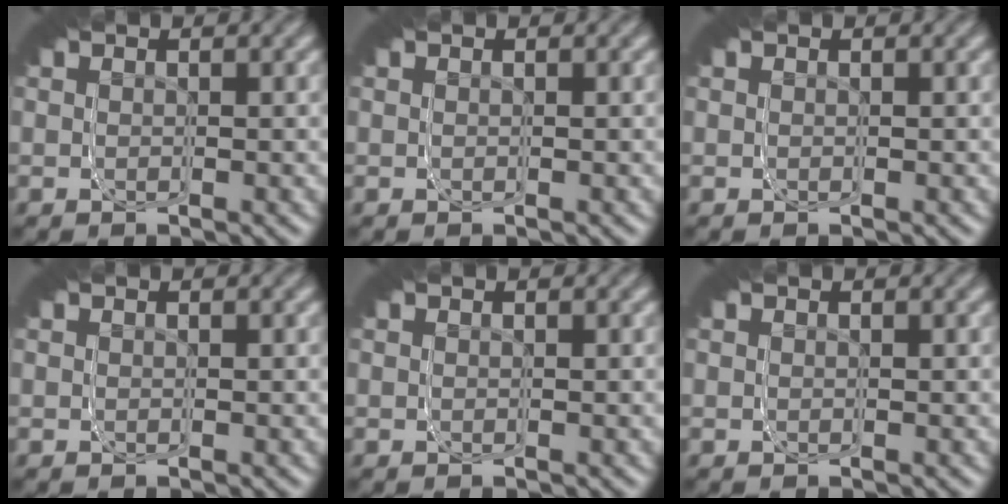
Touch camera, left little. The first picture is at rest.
{"total": 0.0}
{"total": 0.0}
{"total": 0.0}
{"total": 0.0}
{"total": 0.0}